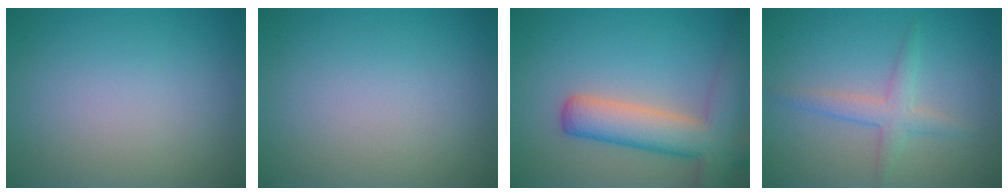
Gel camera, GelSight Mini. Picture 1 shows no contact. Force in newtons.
{"total": 0.0}
{"total": 7.5, "press": 7.4, "slide": 0.5}
{"total": 2.5, "press": 2.5, "slide": 0.0}